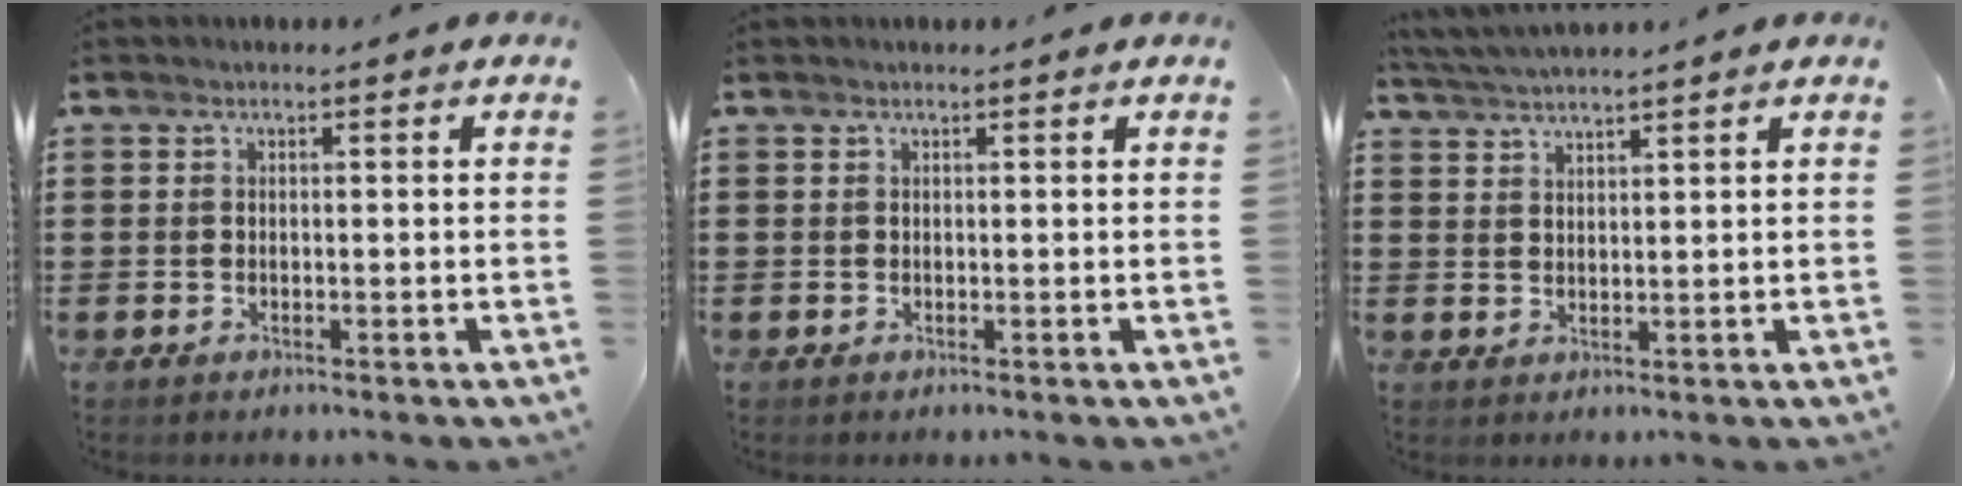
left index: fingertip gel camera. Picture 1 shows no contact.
{"total": 0.0}
{"total": 3.1, "force": [3.0, -0.6, 0.5], "torque": [-0.018, -0.006, 0.056]}